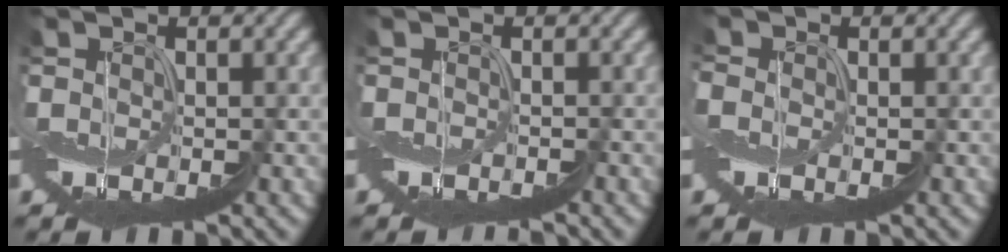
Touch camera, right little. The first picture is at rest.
{"total": 1.6, "force": [-1.6, 0.2, 0.2], "torque": [0.003, 0.008, -0.025]}
{"total": 1.2, "force": [-1.0, 0.6, 0.1], "torque": [-0.014, -0.008, -0.020]}